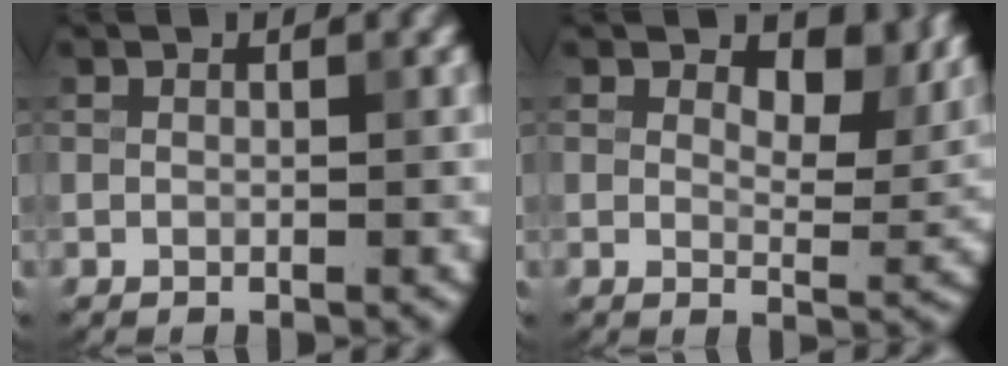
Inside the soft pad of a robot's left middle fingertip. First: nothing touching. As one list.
[{"total": 6.5, "force": [3.3, 3.4, 4.4], "torque": [-0.060, -0.010, 0.045]}]